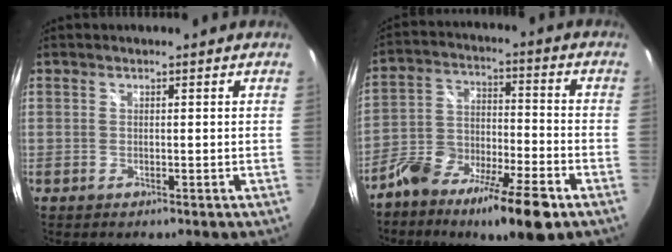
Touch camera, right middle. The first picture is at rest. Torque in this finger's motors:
{"motor_torque": [0.57, -0.89, 0.27, 0.10]}